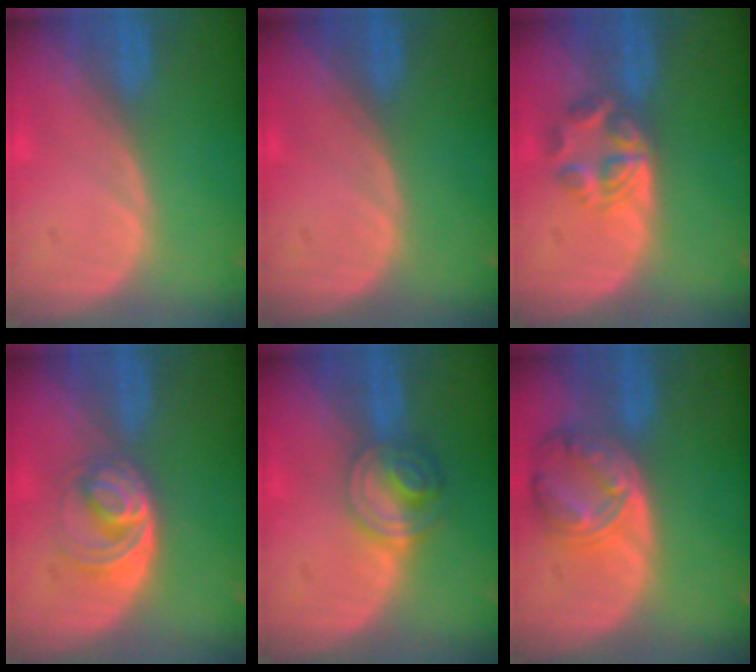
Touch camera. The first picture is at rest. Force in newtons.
{"total": 0.0}
{"total": 5.7, "press": 4.8, "slide": 3.2}
{"total": 6.1, "press": 5.3, "slide": 3.0}
{"total": 6.2, "press": 5.4, "slide": 3.0}
{"total": 8.2, "press": 7.1, "slide": 4.0}